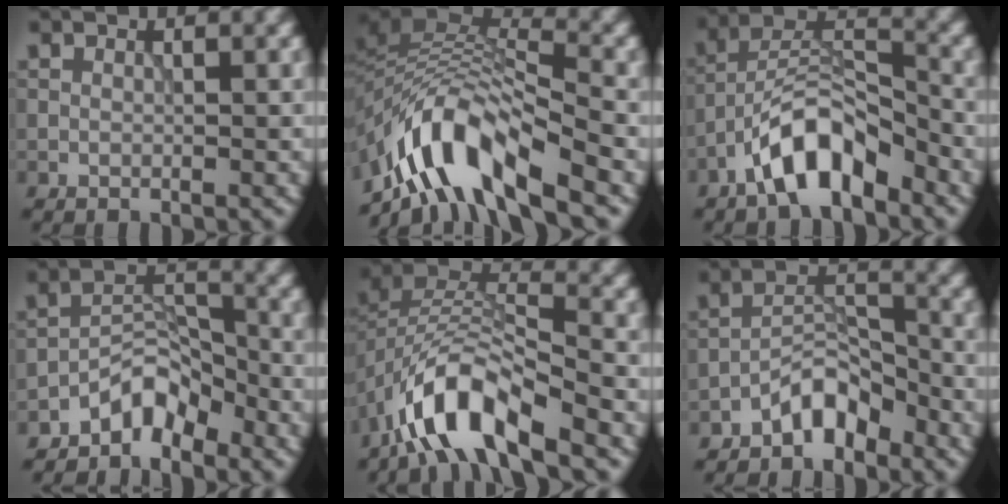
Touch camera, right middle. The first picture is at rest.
{"total": 9.2, "force": [-6.0, 3.3, 6.3], "torque": [-0.092, 0.012, -0.118]}
{"total": 7.0, "force": [-4.4, 2.7, 4.8], "torque": [-0.077, 0.017, -0.083]}
{"total": 3.6, "force": [-2.8, 1.5, 1.6], "torque": [-0.020, 0.020, -0.055]}
{"total": 7.7, "force": [-4.8, 2.9, 5.3], "torque": [-0.091, 0.006, -0.095]}
{"total": 3.7, "force": [-2.9, 1.4, 1.9], "torque": [-0.025, 0.019, -0.056]}